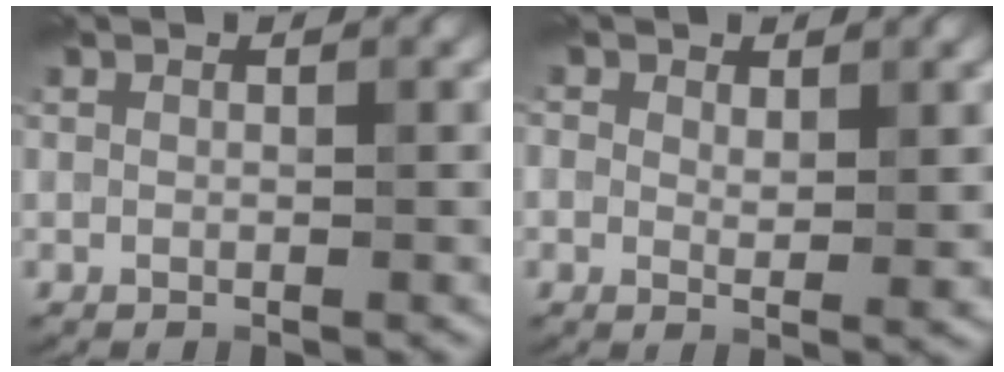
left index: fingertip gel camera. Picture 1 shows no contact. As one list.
[{"total": 2.0, "force": [0.8, 1.1, 1.5], "torque": [-0.029, -0.001, 0.014]}]